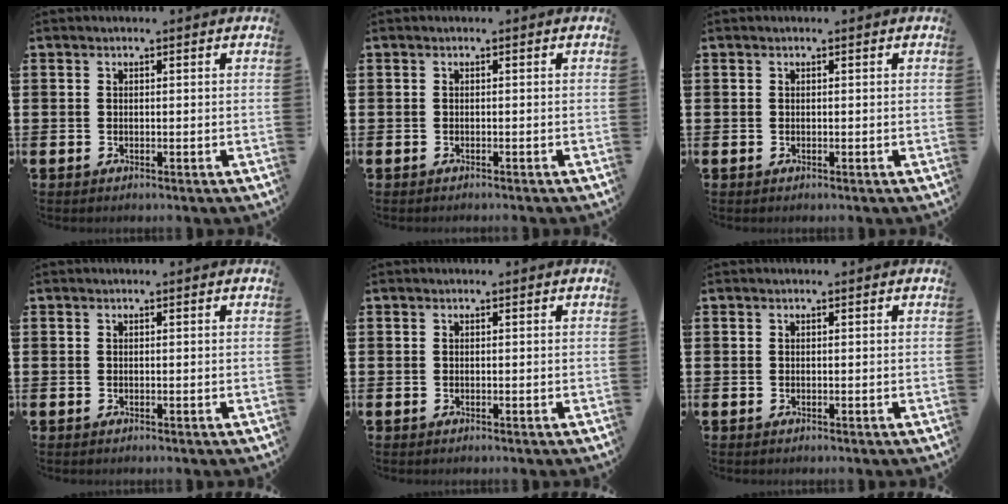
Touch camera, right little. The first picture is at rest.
{"total": 0.0}
{"total": 0.0}
{"total": 0.0}
{"total": 0.0}
{"total": 0.0}